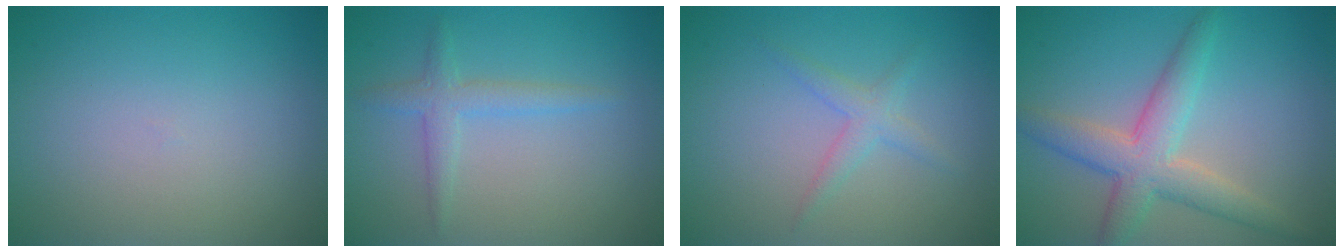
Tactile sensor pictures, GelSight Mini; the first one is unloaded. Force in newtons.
{"total": 2.1, "press": 2.1, "slide": 0.1}
{"total": 1.8, "press": 1.8, "slide": 0.1}
{"total": 5.1, "press": 5.1, "slide": 0.2}